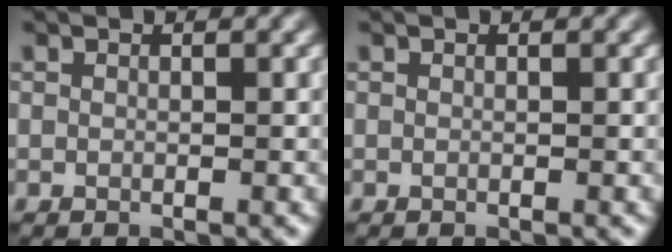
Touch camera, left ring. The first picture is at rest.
{"total": 0.0}